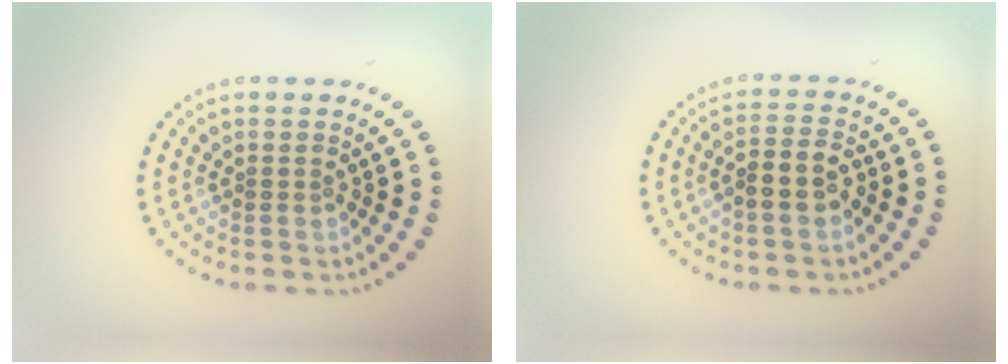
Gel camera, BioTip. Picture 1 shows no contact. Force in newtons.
{"total": 2.7, "press": 2.5, "slide": 1.0}